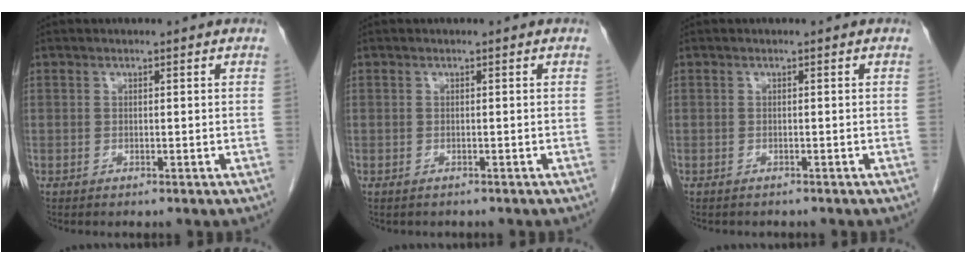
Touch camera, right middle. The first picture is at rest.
{"total": 0.6, "force": [-0.5, 0.3, 0.1], "torque": [-0.011, -0.001, -0.007]}
{"total": 1.6, "force": [-1.5, 0.6, 0.4], "torque": [-0.015, -0.004, -0.017]}